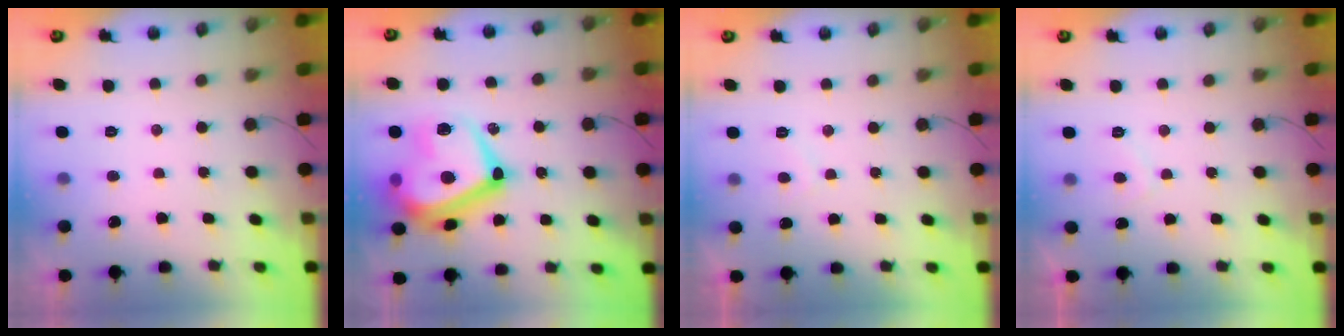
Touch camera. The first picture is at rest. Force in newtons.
{"total": 24.3, "press": 24.3, "slide": 1.5}
{"total": 1.7, "press": 1.6, "slide": 0.7}
{"total": 2.1, "press": 2.0, "slide": 0.9}